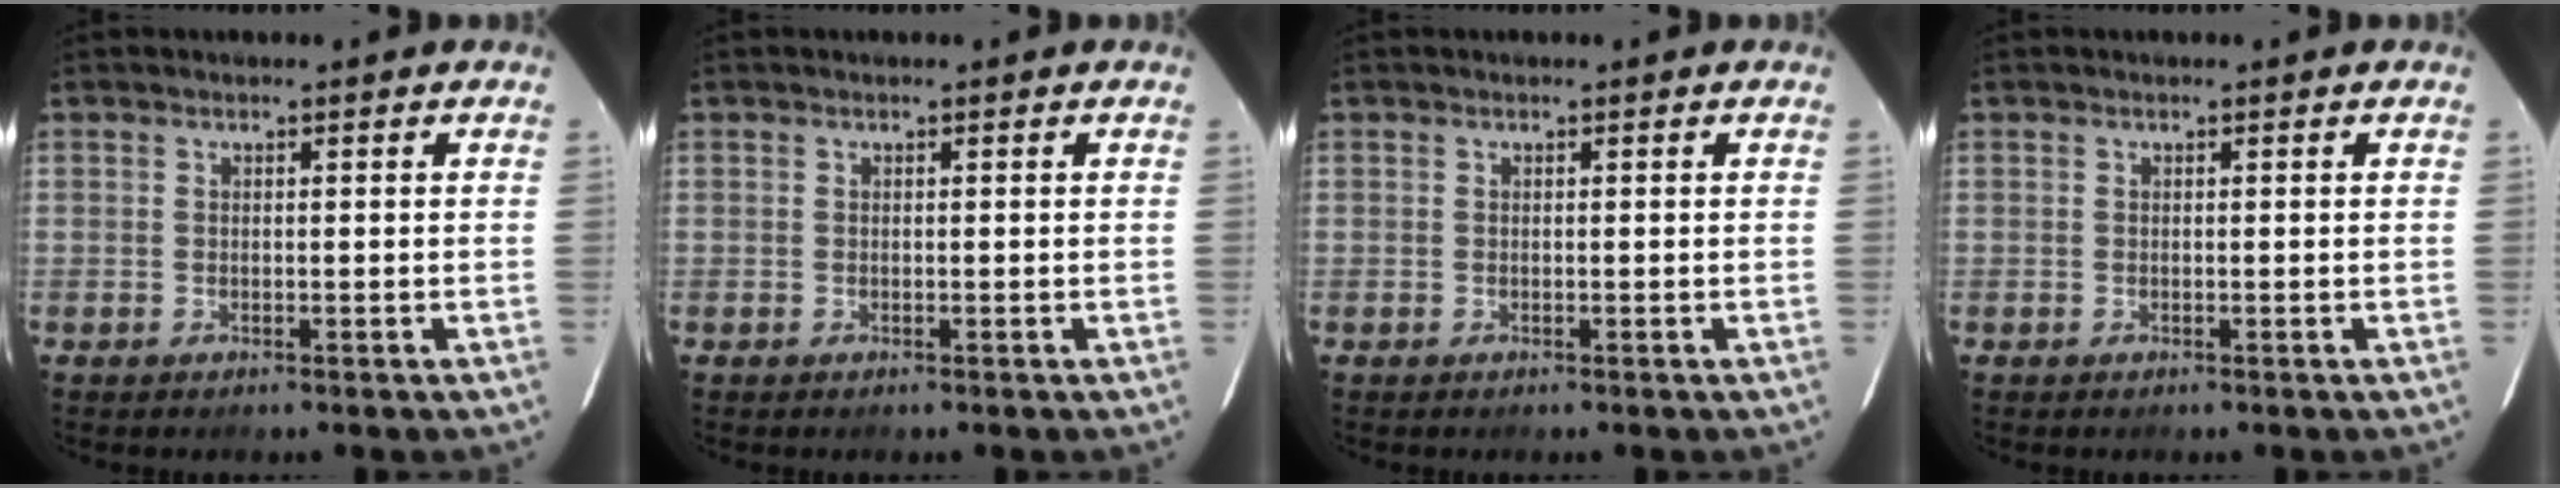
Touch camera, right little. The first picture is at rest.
{"total": 0.0}
{"total": 0.0}
{"total": 0.0}